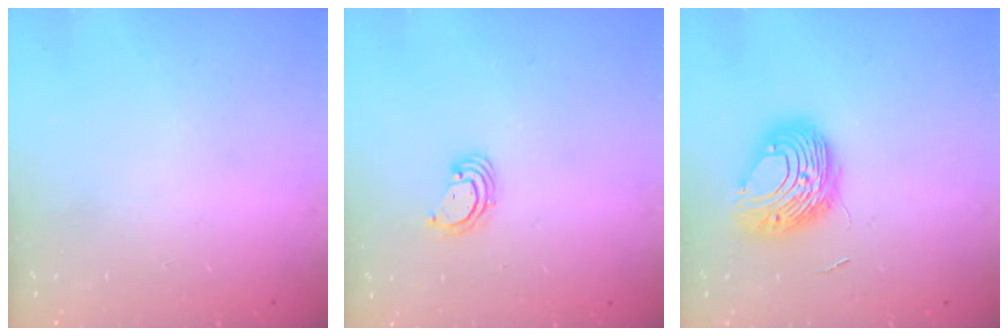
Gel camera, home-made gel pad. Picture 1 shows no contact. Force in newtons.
{"total": 3.3, "press": 3.3, "slide": 0.2}
{"total": 9.8, "press": 9.7, "slide": 1.2}